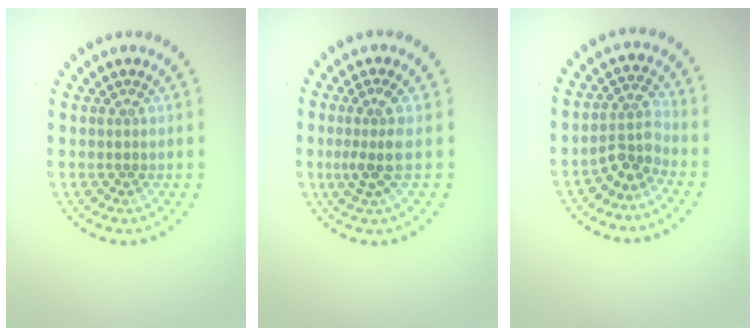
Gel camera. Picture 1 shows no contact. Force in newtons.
{"total": 2.6, "press": 1.9, "slide": 1.7}
{"total": 2.7, "press": 2.0, "slide": 1.8}